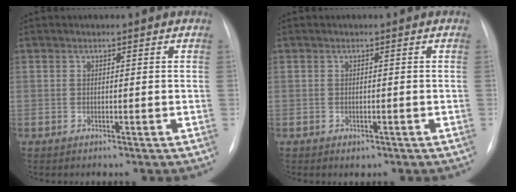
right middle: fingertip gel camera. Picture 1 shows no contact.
{"total": 0.9, "force": [-0.5, 0.7, 0.4], "torque": [-0.006, 0.000, -0.004]}